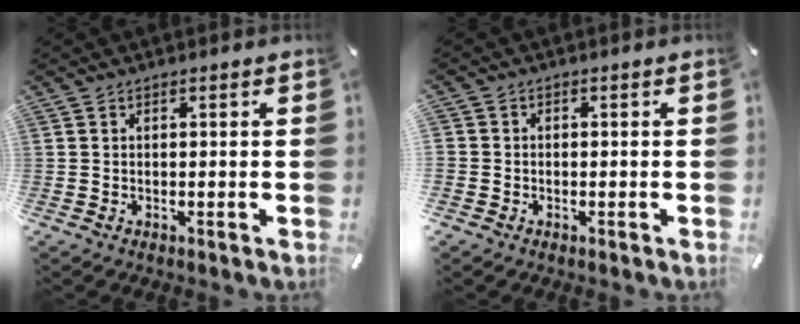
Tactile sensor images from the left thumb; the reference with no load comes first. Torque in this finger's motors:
{"motor_torque": [-1.01, 2.87, -1.32, 1.45, -0.29]}